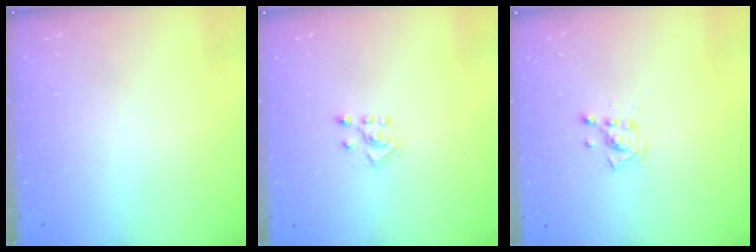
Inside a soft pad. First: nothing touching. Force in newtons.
{"total": 4.9, "press": 4.8, "slide": 0.8}
{"total": 3.0, "press": 3.0, "slide": 0.5}